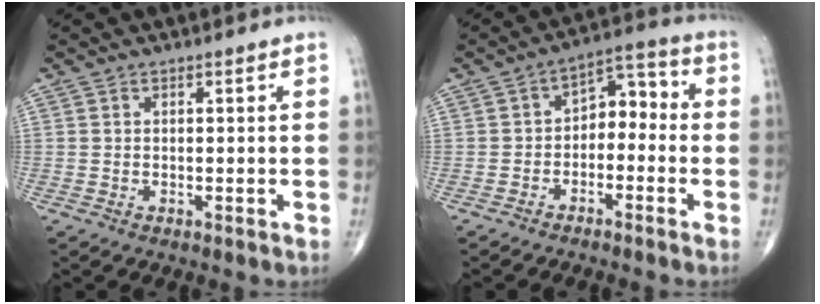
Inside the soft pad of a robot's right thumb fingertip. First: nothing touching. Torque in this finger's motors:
{"motor_torque": [-0.21, 0.42, 0.29, 0.13, 0.09]}